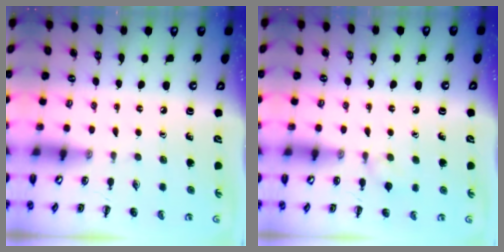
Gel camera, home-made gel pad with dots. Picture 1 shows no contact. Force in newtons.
{"total": 5.4, "press": 4.9, "slide": 2.1}